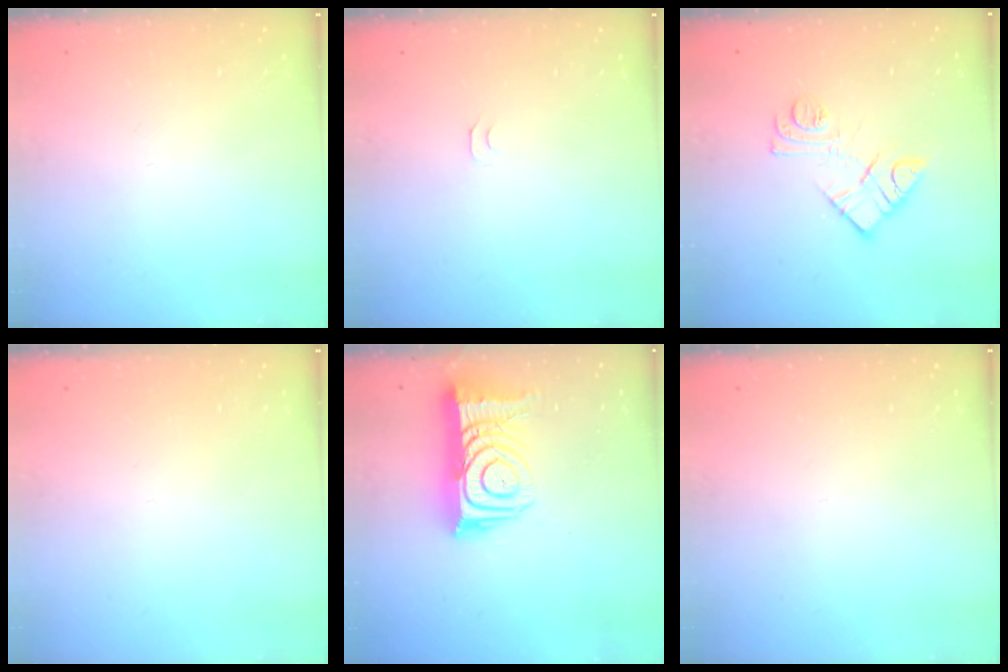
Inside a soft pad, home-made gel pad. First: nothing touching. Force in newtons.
{"total": 5.1, "press": 5.1, "slide": 0.5}
{"total": 11.1, "press": 11.0, "slide": 0.8}
{"total": 1.8, "press": 1.7, "slide": 0.1}
{"total": 15.7, "press": 15.6, "slide": 1.2}
{"total": 0.0}